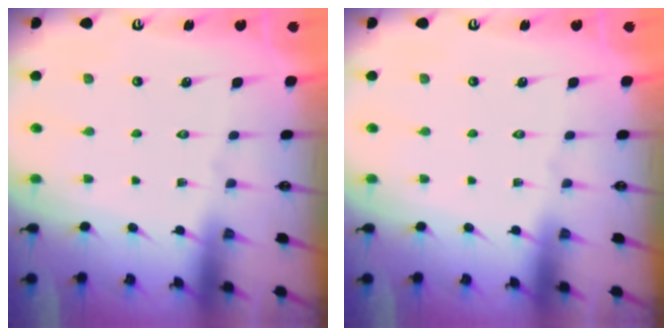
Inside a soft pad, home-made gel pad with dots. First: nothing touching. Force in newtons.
{"total": 0.0}